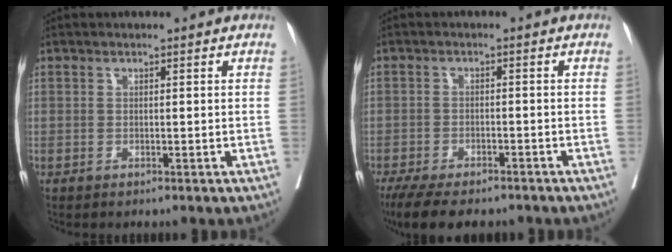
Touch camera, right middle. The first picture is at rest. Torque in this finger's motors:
{"motor_torque": [0.97, -0.95, 0.13, 0.08]}